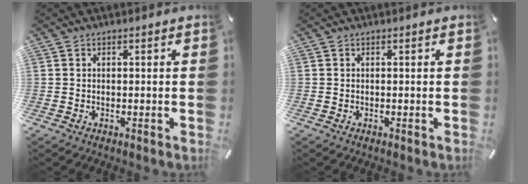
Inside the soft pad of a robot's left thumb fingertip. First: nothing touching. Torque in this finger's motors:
{"motor_torque": [0.00, 0.00, 0.00, 0.00, 0.00]}